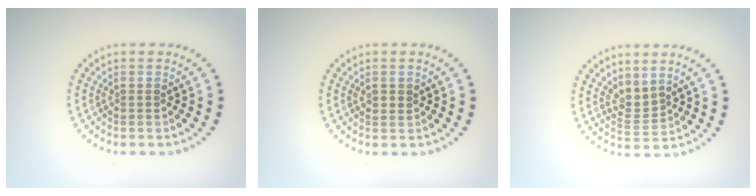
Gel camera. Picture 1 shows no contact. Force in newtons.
{"total": 1.0, "press": 0.9, "slide": 0.4}
{"total": 2.0, "press": 1.4, "slide": 1.4}